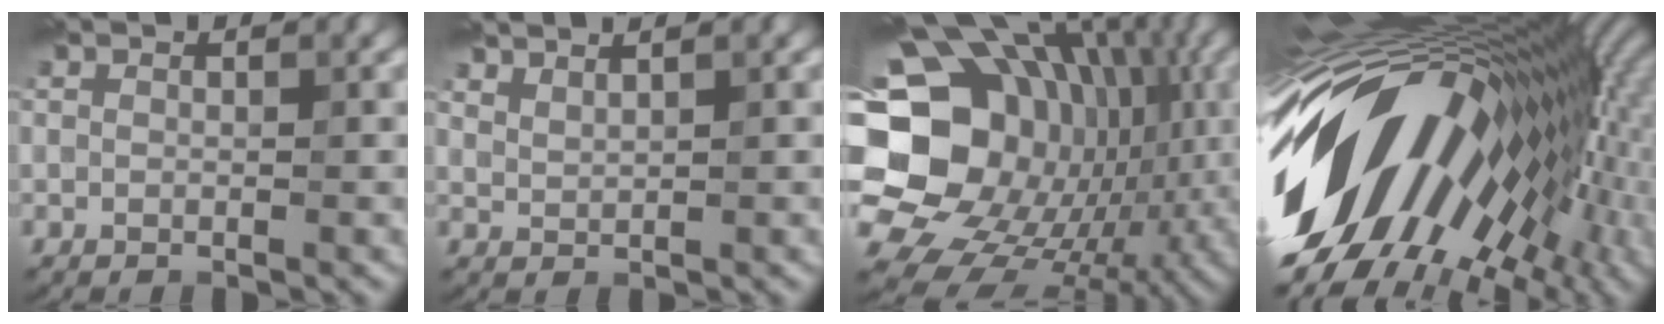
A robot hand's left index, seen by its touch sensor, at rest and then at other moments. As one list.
[{"total": 2.0, "force": [1.9, 0.3, 0.6], "torque": [-0.006, 0.003, 0.035]}, {"total": 22.1, "force": [-0.6, 18.6, 12.0], "torque": [-0.233, -0.011, -0.027]}, {"total": 18.6, "force": [0.5, 10.6, 15.3], "torque": [-0.269, -0.031, 0.014]}]